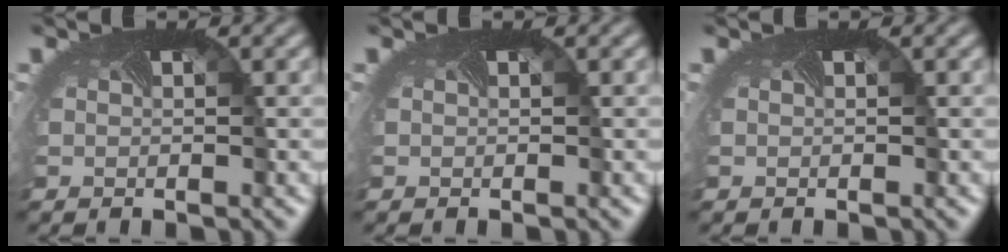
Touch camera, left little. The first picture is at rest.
{"total": 0.0}
{"total": 0.0}